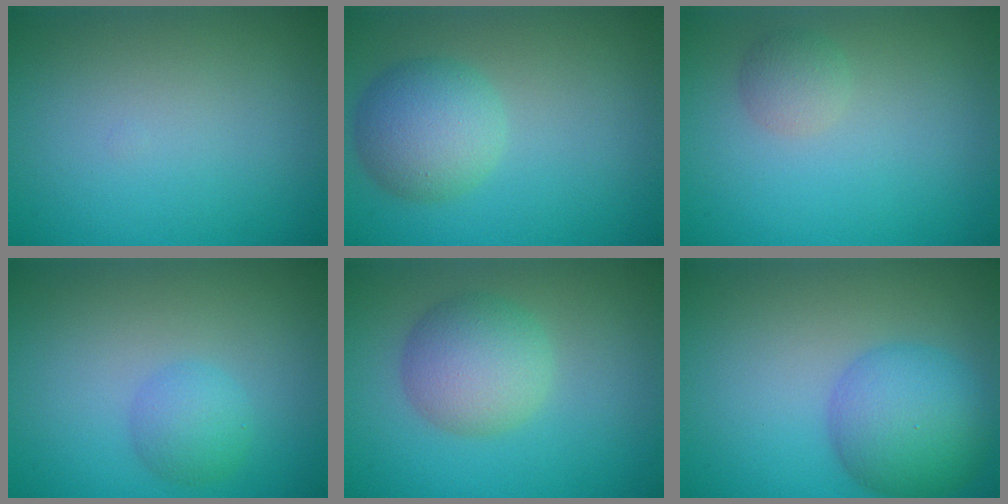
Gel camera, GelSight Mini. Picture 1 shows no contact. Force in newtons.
{"total": 4.6, "press": 4.6, "slide": 0.2}
{"total": 1.6, "press": 1.6, "slide": 0.0}
{"total": 2.3, "press": 2.3, "slide": 0.1}
{"total": 4.7, "press": 4.7, "slide": 0.2}
{"total": 6.2, "press": 6.2, "slide": 0.3}